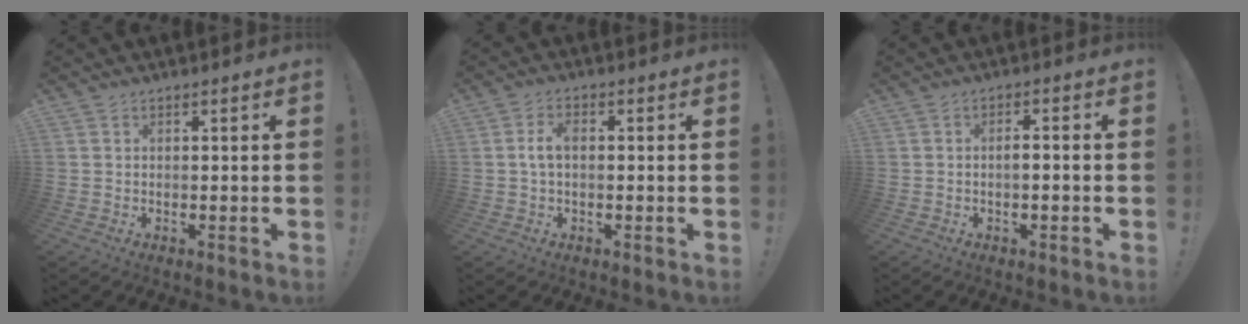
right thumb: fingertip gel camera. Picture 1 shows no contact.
{"total": 4.2, "force": [0.2, 2.4, 3.5], "torque": [-0.068, 0.007, 0.001]}
{"total": 2.5, "force": [-1.0, 0.3, 2.3], "torque": [-0.041, 0.002, -0.018]}